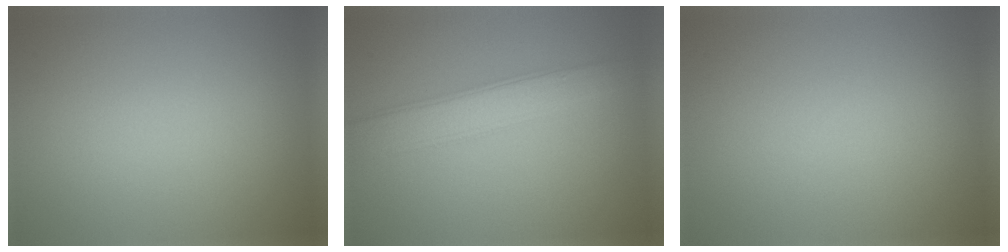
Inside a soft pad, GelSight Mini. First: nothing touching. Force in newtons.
{"total": 3.9, "press": 3.9, "slide": 0.1}
{"total": 0.0}